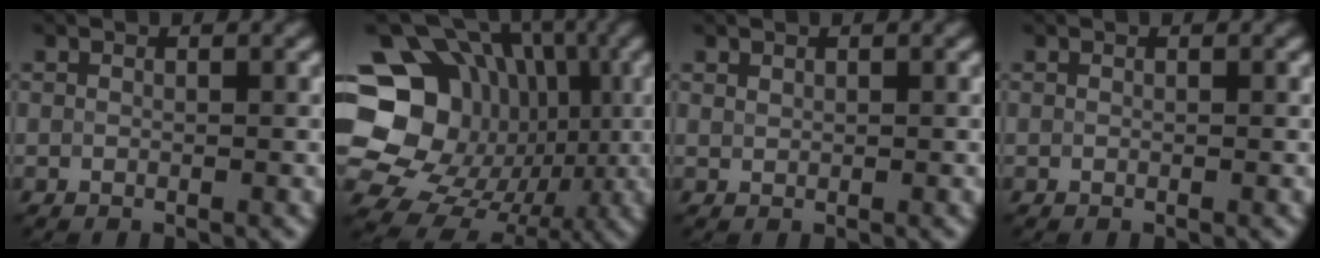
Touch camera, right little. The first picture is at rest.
{"total": 18.2, "force": [0.7, 16.0, 8.7], "torque": [-0.155, 0.034, -0.007]}
{"total": 0.7, "force": [0.5, 0.4, 0.3], "torque": [-0.003, 0.000, 0.009]}
{"total": 0.0}